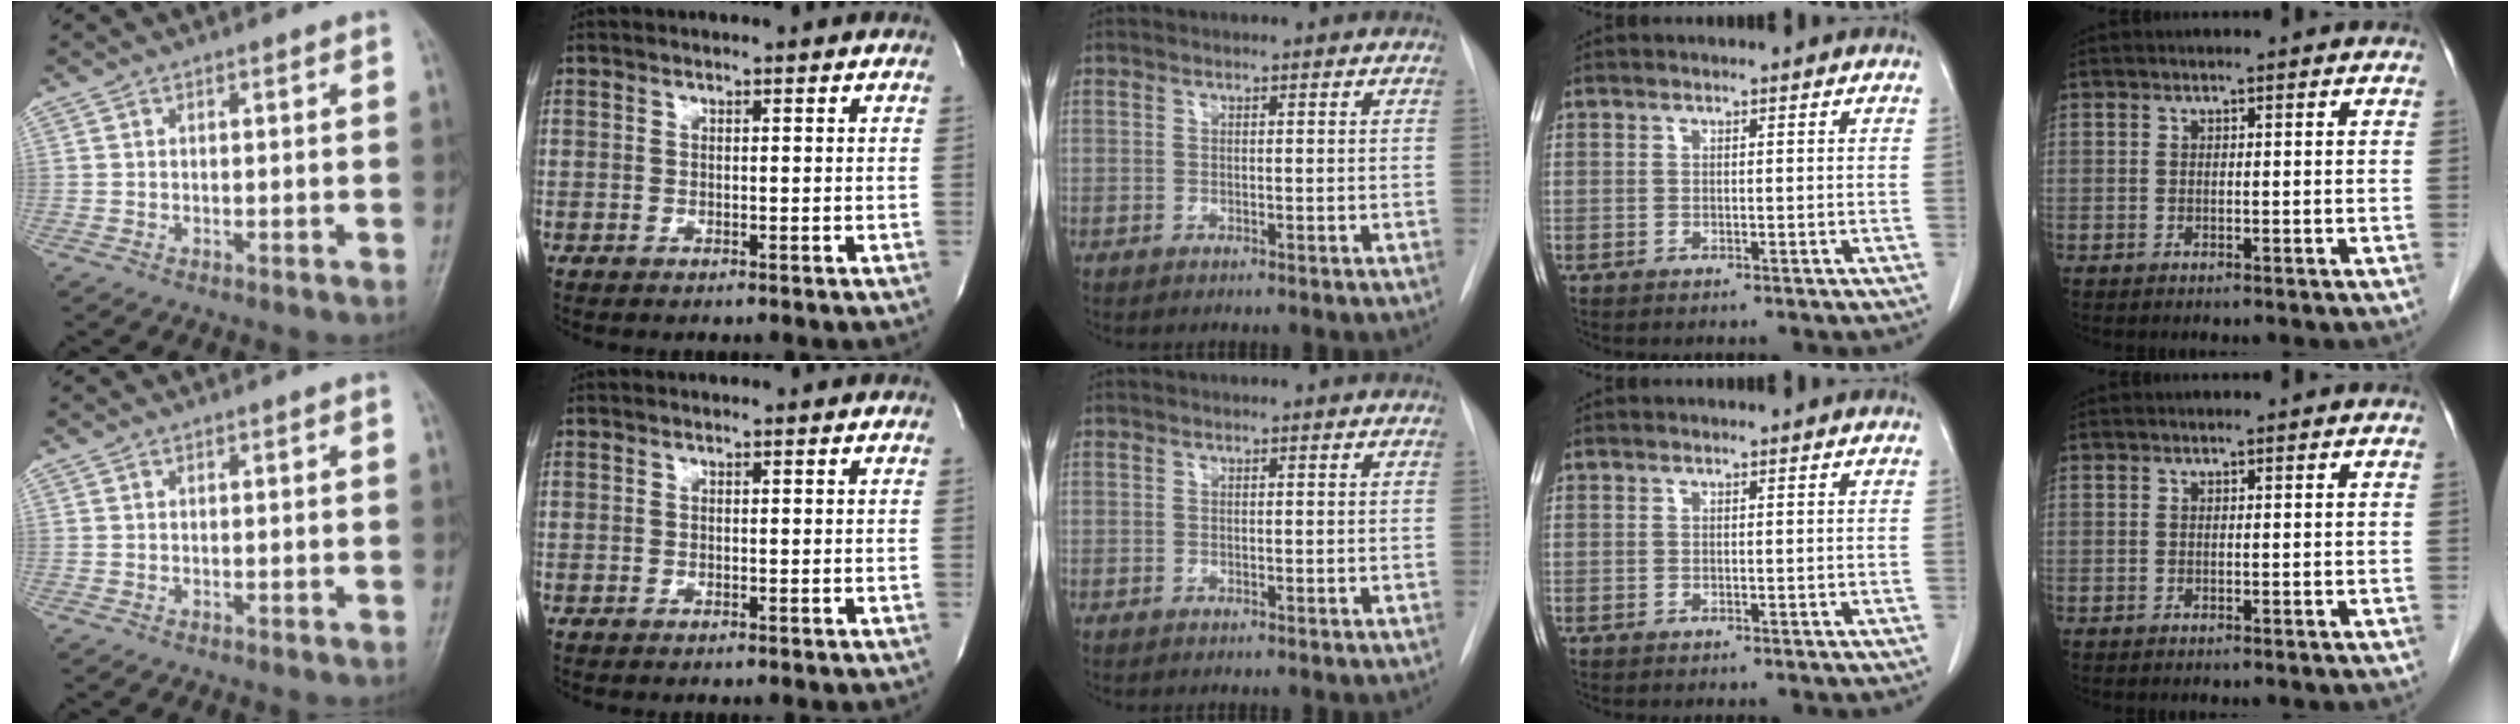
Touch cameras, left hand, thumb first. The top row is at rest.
{}